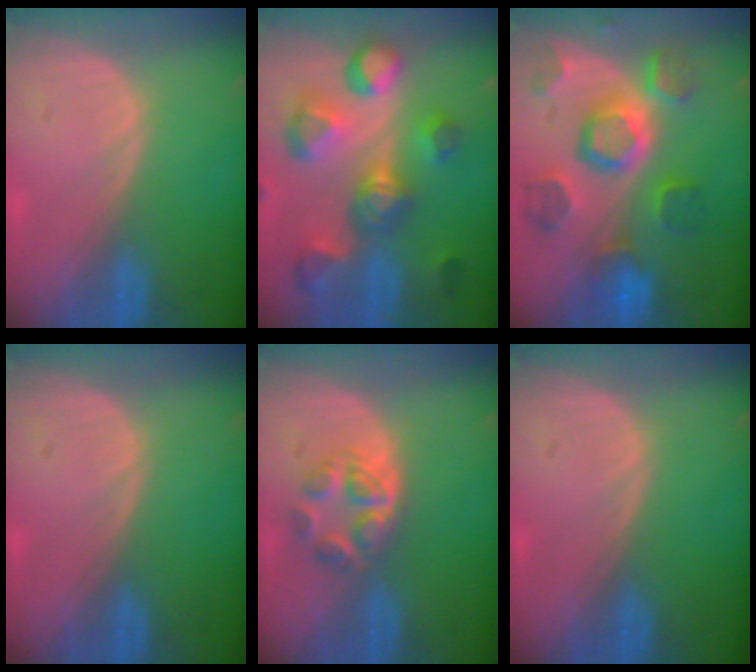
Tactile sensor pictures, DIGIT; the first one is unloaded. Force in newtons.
{"total": 11.1, "press": 9.9, "slide": 5.0}
{"total": 11.3, "press": 10.0, "slide": 5.4}
{"total": 0.0}
{"total": 5.0, "press": 4.8, "slide": 1.4}
{"total": 0.0}